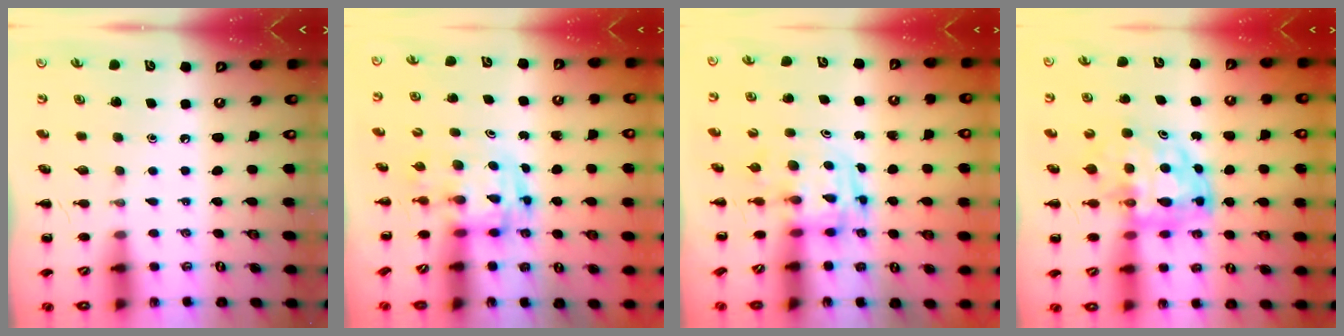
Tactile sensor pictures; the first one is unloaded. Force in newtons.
{"total": 2.8, "press": 2.8, "slide": 0.5}
{"total": 3.1, "press": 3.1, "slide": 0.5}
{"total": 8.4, "press": 8.1, "slide": 2.3}